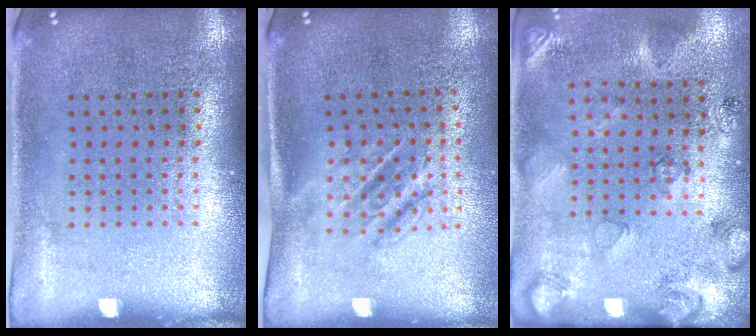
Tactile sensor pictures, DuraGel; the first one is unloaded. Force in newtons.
{"total": 1.7, "press": 1.3, "slide": 1.1}
{"total": 2.6, "press": 1.7, "slide": 2.0}